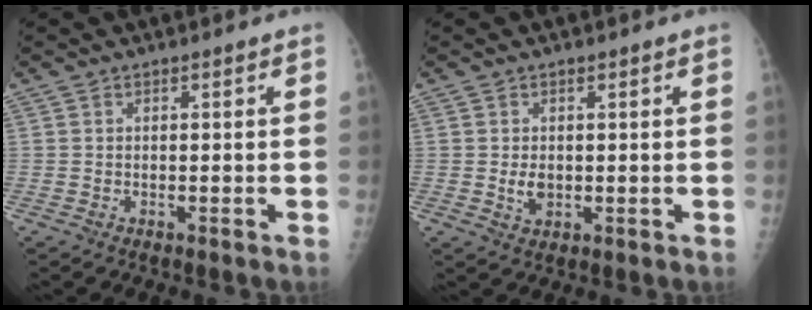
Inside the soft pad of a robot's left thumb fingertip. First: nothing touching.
{"total": 2.7, "force": [0.0, 2.0, 1.9], "torque": [-0.025, -0.004, 0.006]}